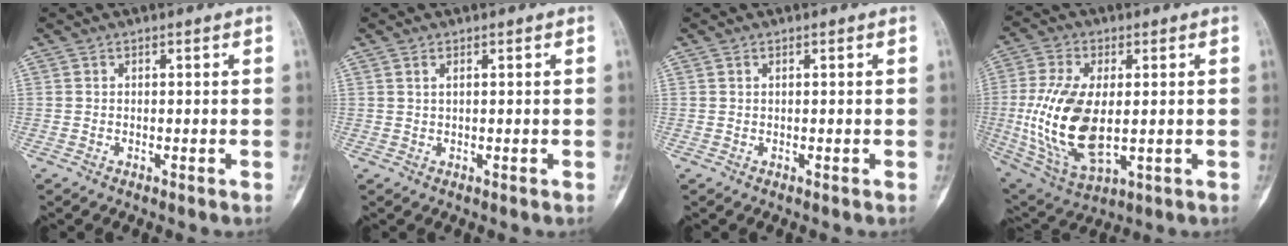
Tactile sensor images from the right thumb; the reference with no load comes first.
{"total": 0.7, "force": [0.4, 0.1, 0.6], "torque": [-0.018, 0.004, 0.009]}
{"total": 0.0}
{"total": 17.2, "force": [-0.5, 8.9, 14.7], "torque": [-0.304, -0.011, 0.005]}